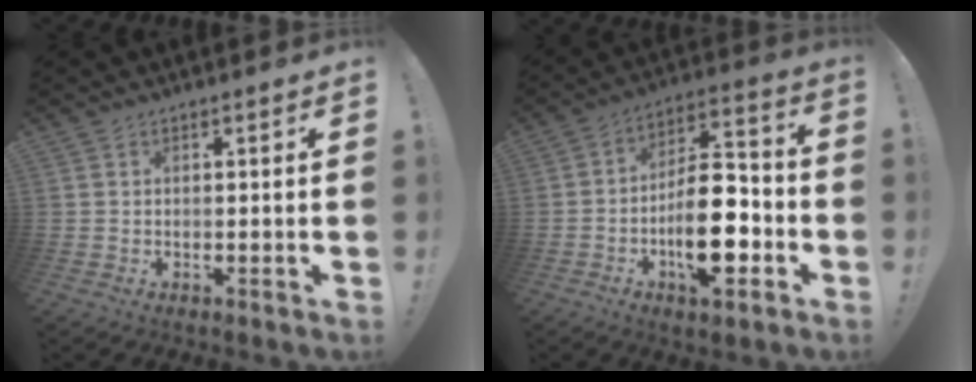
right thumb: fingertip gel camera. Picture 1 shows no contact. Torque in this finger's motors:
{"motor_torque": [0.25, 0.81, 1.38, -1.39, 0.10]}